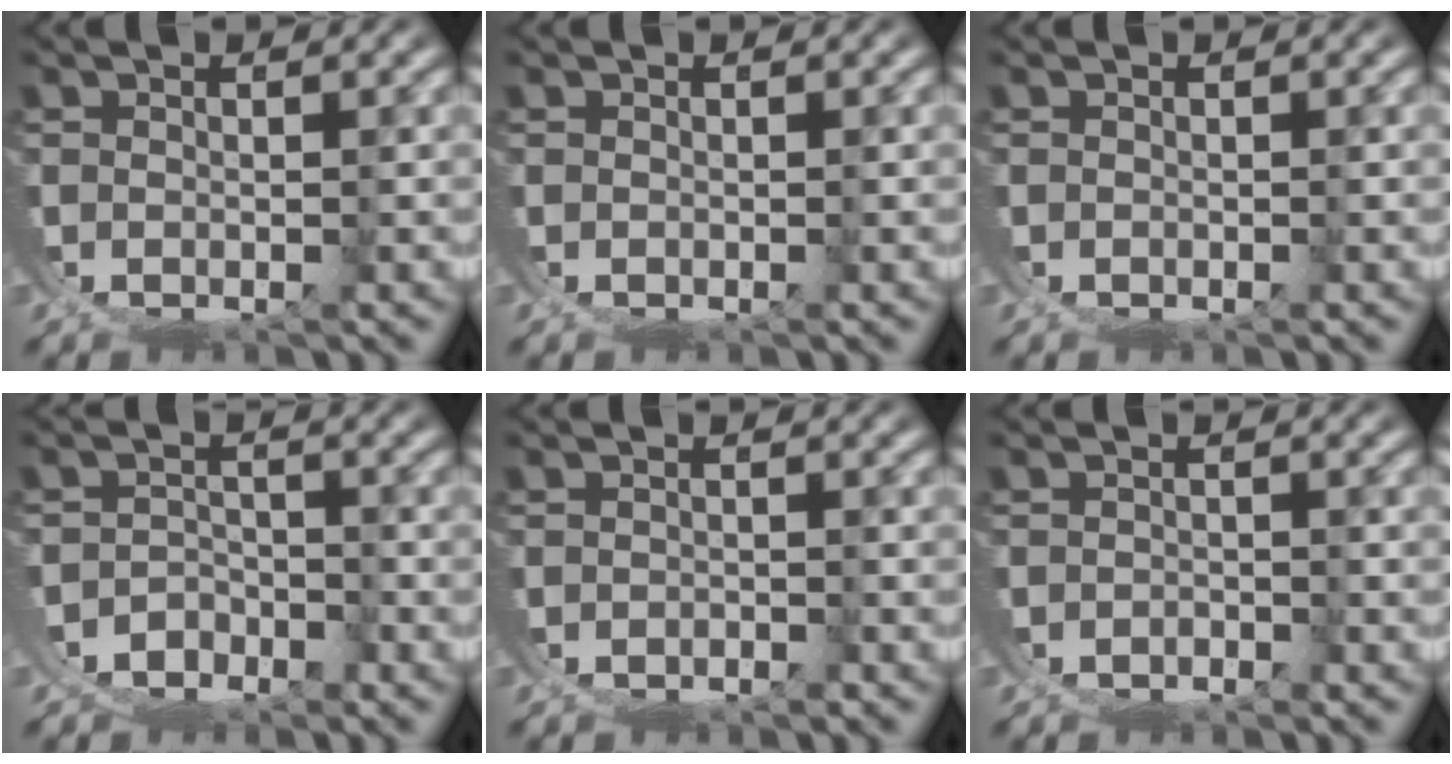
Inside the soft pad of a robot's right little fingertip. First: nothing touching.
{"total": 0.0}
{"total": 0.0}
{"total": 3.6, "force": [-1.5, 3.2, -0.8], "torque": [-0.008, -0.017, -0.030]}
{"total": 1.1, "force": [-0.9, 0.5, -0.3], "torque": [0.003, -0.002, -0.016]}
{"total": 1.4, "force": [-1.1, 0.8, -0.5], "torque": [-0.002, -0.008, -0.017]}